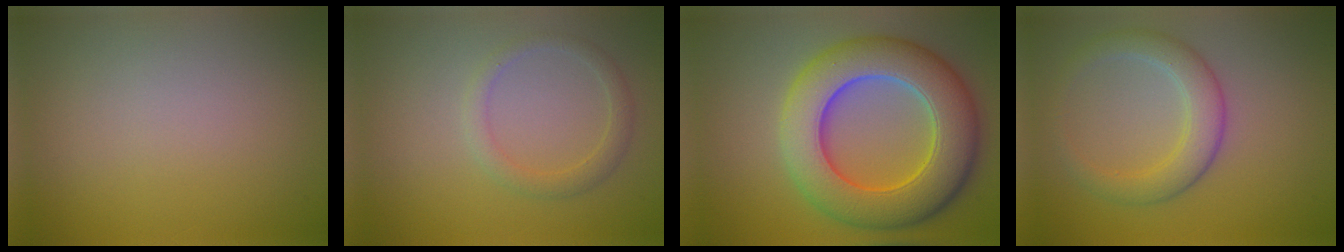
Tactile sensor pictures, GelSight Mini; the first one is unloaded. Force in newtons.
{"total": 1.9, "press": 1.9, "slide": 0.1}
{"total": 10.6, "press": 10.5, "slide": 0.3}
{"total": 3.7, "press": 3.7, "slide": 0.0}